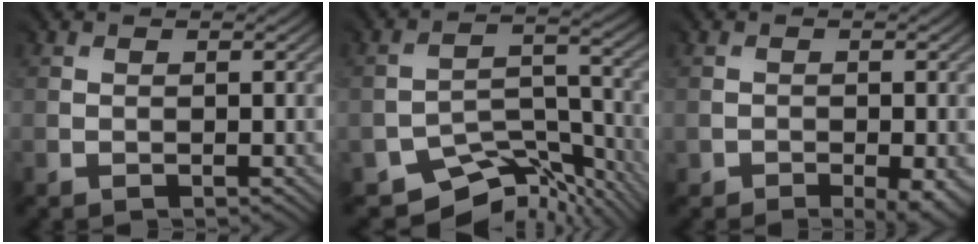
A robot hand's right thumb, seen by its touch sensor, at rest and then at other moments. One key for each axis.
{"total": 8.7, "fx": -7.4, "fy": 3.8, "fz": 2.6, "tx": -0.028, "ty": -0.015, "tz": -0.122}
{"total": 3.6, "fx": -1.8, "fy": 1.4, "fz": 2.8, "tx": -0.041, "ty": -0.010, "tz": -0.022}